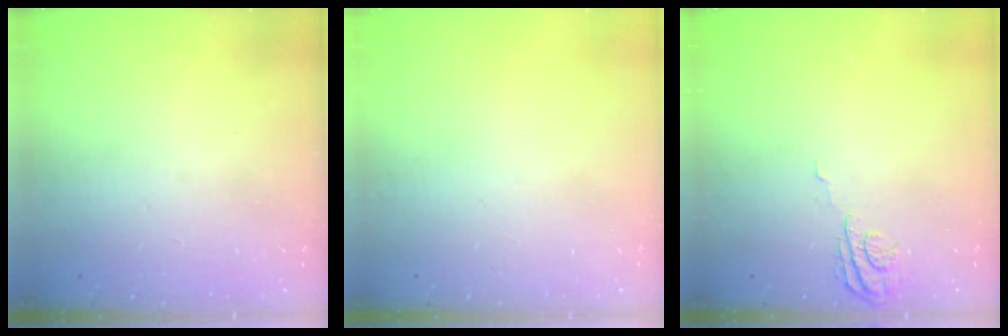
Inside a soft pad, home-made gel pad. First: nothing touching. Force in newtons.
{"total": 0.0}
{"total": 5.7, "press": 5.7, "slide": 0.6}